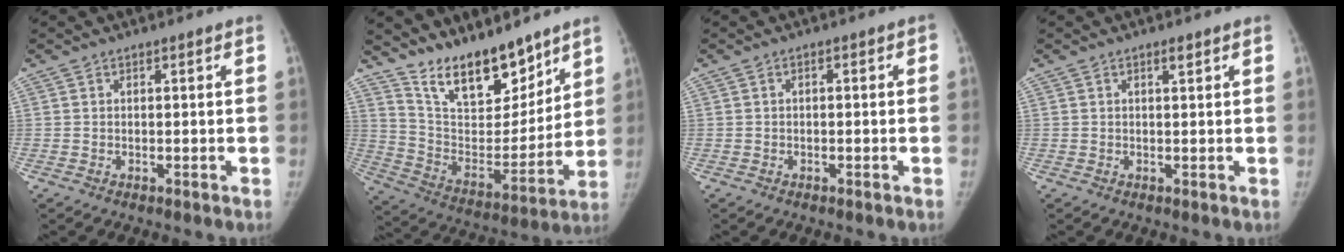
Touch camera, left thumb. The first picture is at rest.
{"total": 17.9, "force": [14.0, 7.0, 8.6], "torque": [-0.092, -0.085, 0.254]}
{"total": 1.2, "force": [-0.1, 0.6, 1.0], "torque": [-0.006, 0.009, -0.005]}
{"total": 1.2, "force": [0.7, 0.3, 0.9], "torque": [-0.011, -0.002, 0.012]}